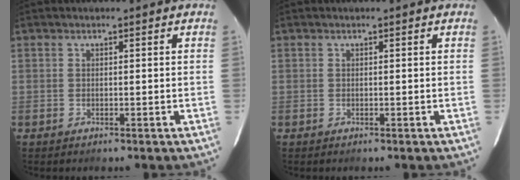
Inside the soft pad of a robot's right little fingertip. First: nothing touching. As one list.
[{"total": 0.0}]